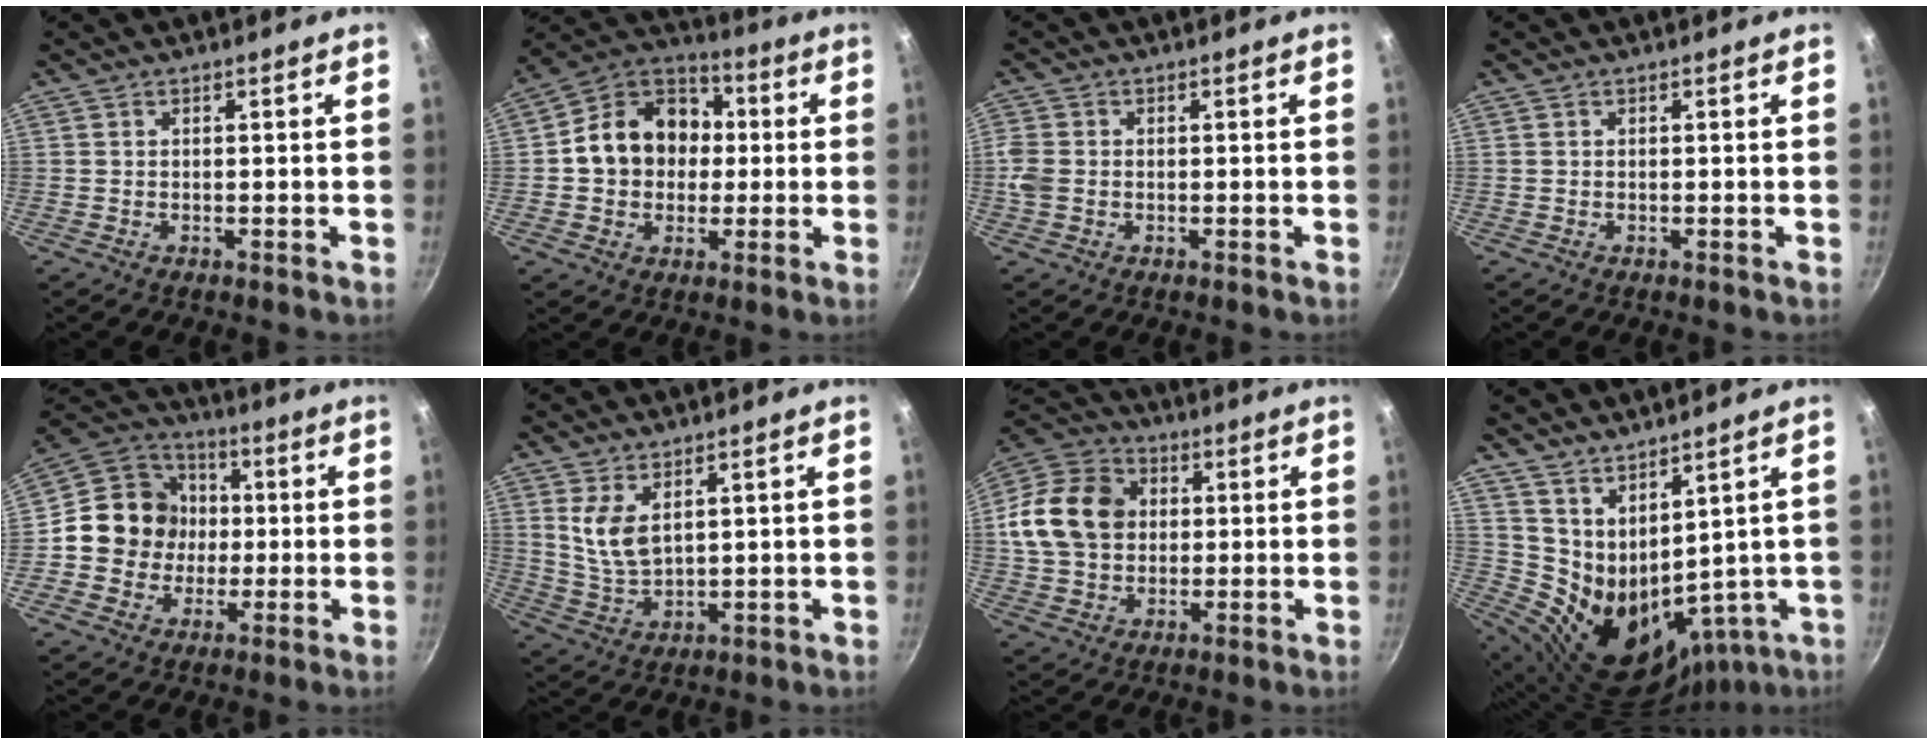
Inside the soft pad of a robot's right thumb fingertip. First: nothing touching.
{"total": 15.6, "force": [0.8, 12.9, 8.8], "torque": [-0.109, 0.031, -0.004]}
{"total": 3.6, "force": [-0.5, 2.9, 2.1], "torque": [-0.044, 0.002, -0.014]}
{"total": 0.0}
{"total": 13.7, "force": [-0.4, 12.7, 5.3], "torque": [-0.054, 0.026, -0.022]}
{"total": 7.3, "force": [3.0, 4.0, 5.3], "torque": [-0.096, -0.033, 0.068]}
{"total": 16.0, "force": [2.0, 12.8, 9.4], "torque": [-0.151, 0.020, 0.025]}
{"total": 14.6, "force": [6.4, 8.6, 9.9], "torque": [-0.152, -0.049, 0.154]}